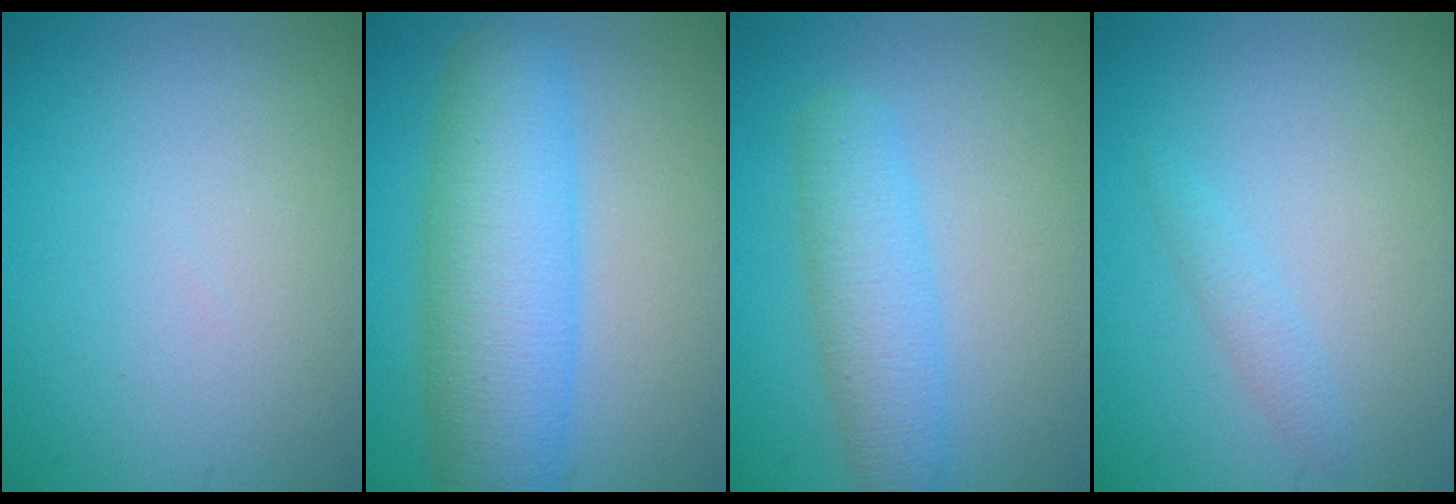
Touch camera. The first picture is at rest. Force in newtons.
{"total": 7.9, "press": 7.9, "slide": 0.1}
{"total": 3.8, "press": 3.8, "slide": 0.2}
{"total": 1.1, "press": 1.1, "slide": 0.1}